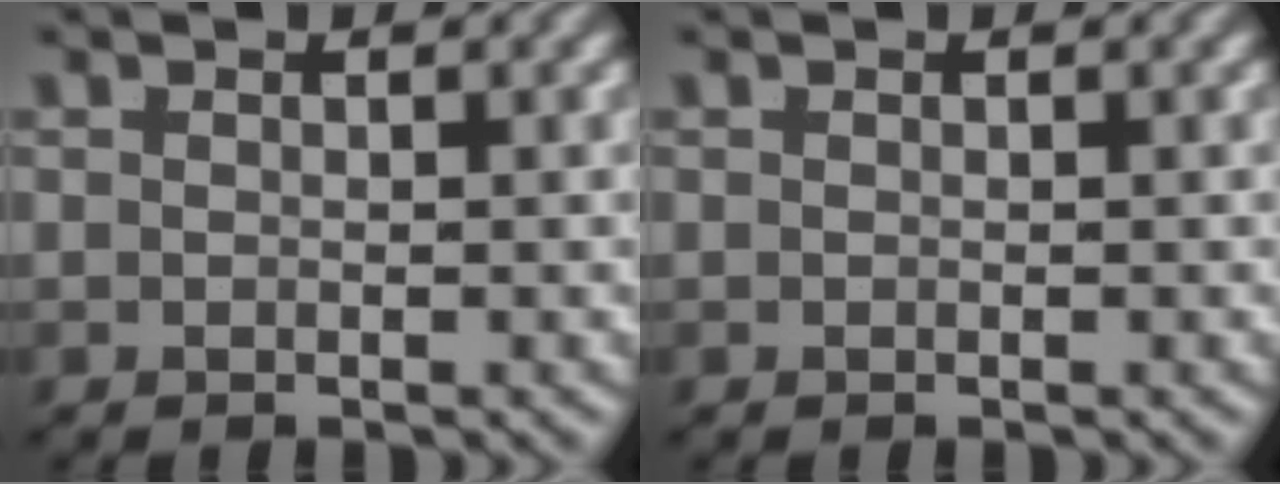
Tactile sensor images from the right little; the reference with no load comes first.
{"total": 0.0}